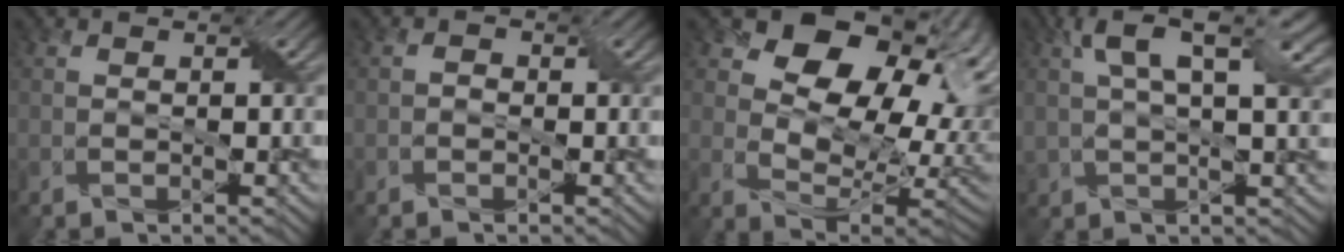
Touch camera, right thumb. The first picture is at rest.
{"total": 0.8, "force": [-0.4, 0.7, 0.3], "torque": [-0.007, 0.000, -0.011]}
{"total": 17.5, "force": [7.5, 11.1, 11.4], "torque": [-0.150, 0.035, 0.119]}
{"total": 9.7, "force": [4.3, 3.0, 8.1], "torque": [-0.164, 0.012, 0.076]}